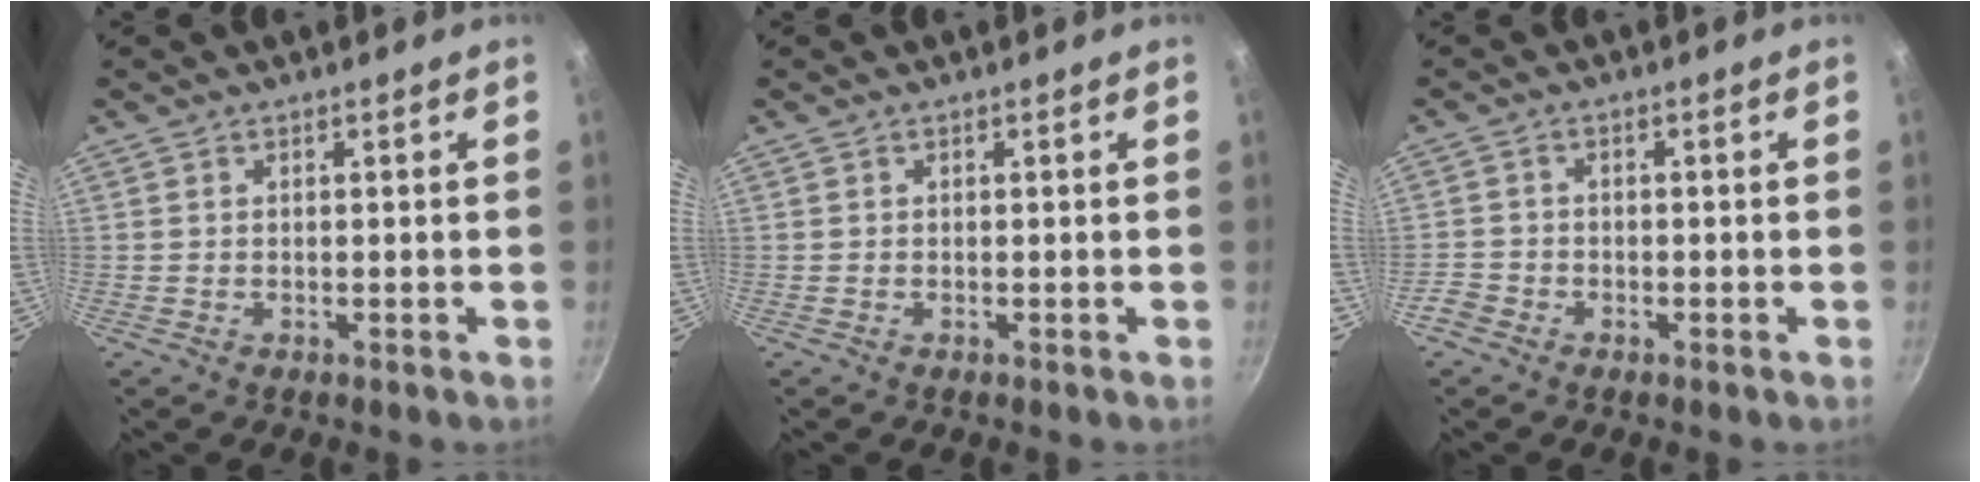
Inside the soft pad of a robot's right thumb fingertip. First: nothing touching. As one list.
[{"total": 0.0}, {"total": 2.9, "force": [-1.9, 2.0, 0.7], "torque": [-0.014, 0.017, -0.038]}]